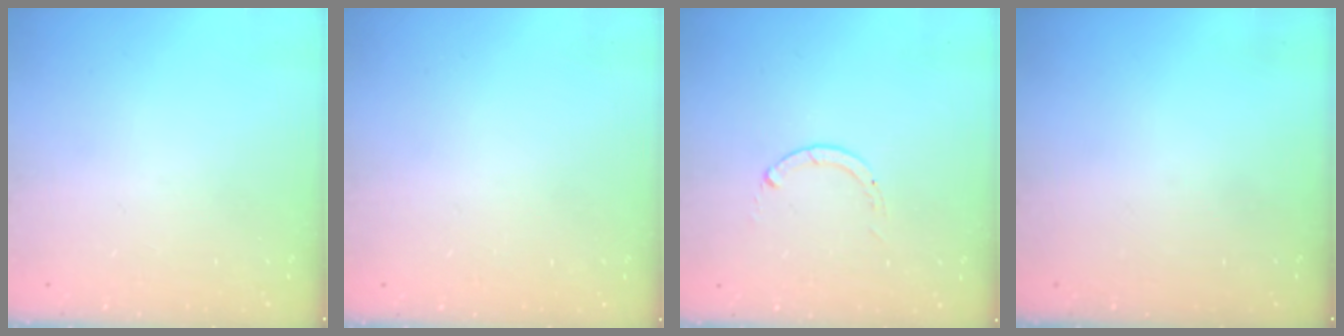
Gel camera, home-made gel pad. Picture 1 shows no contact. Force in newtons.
{"total": 2.4, "press": 2.4, "slide": 0.2}
{"total": 0.0}
{"total": 0.0}